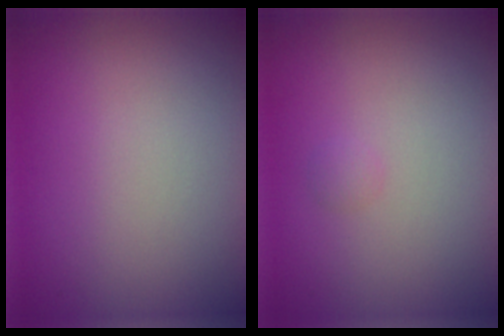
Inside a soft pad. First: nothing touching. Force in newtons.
{"total": 0.5, "press": 0.5, "slide": 0.0}